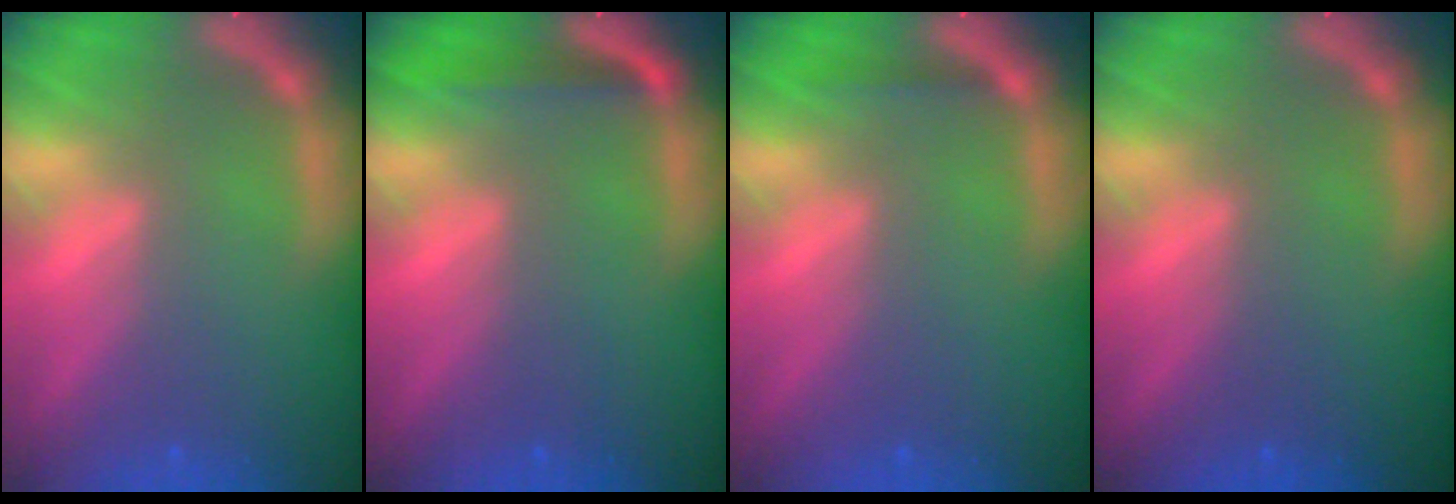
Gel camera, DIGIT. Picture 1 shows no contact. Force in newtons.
{"total": 2.5}
{"total": 0.9}
{"total": 0.0}